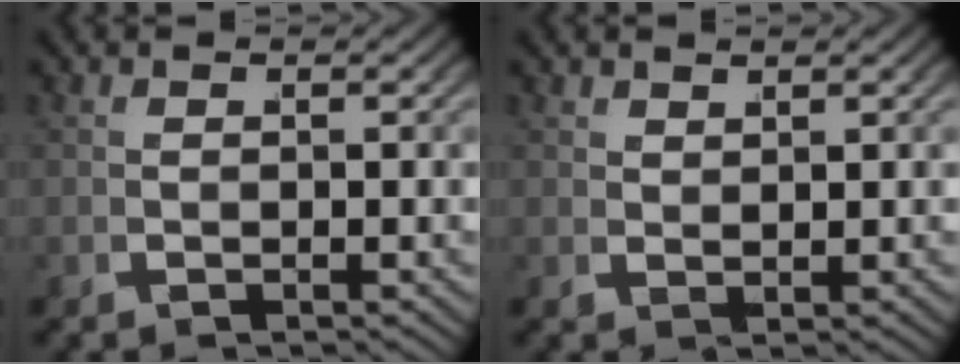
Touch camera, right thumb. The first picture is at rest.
{"total": 1.6, "force": [1.5, -0.6, -0.3], "torque": [0.012, 0.007, 0.031]}